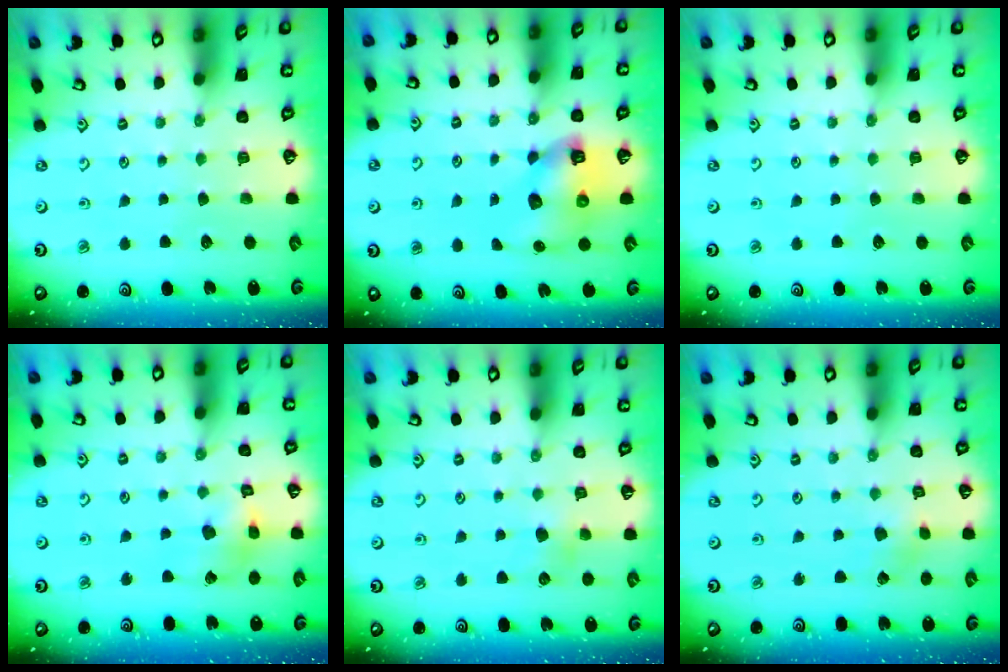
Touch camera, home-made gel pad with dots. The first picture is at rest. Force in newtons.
{"total": 8.9, "press": 8.9, "slide": 1.1}
{"total": 0.0}
{"total": 8.2, "press": 8.1, "slide": 1.1}
{"total": 4.1, "press": 4.0, "slide": 1.0}
{"total": 1.8, "press": 1.8, "slide": 0.2}